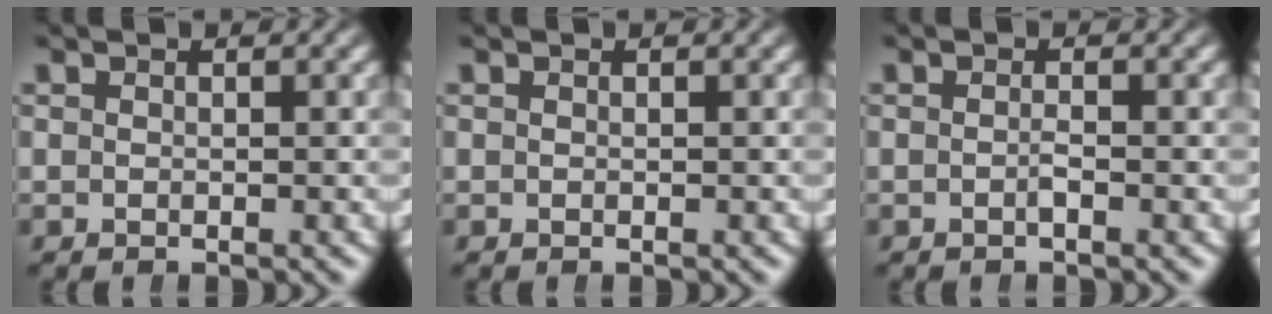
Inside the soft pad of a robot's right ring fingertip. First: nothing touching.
{"total": 0.0}
{"total": 0.8, "force": [-0.6, 0.2, 0.5], "torque": [-0.017, -0.002, -0.013]}